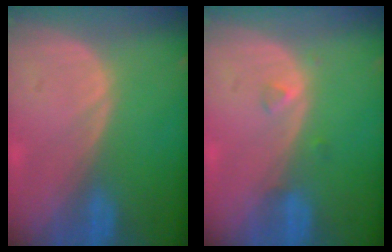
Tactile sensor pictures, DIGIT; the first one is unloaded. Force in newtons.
{"total": 1.2, "press": 1.2, "slide": 0.1}